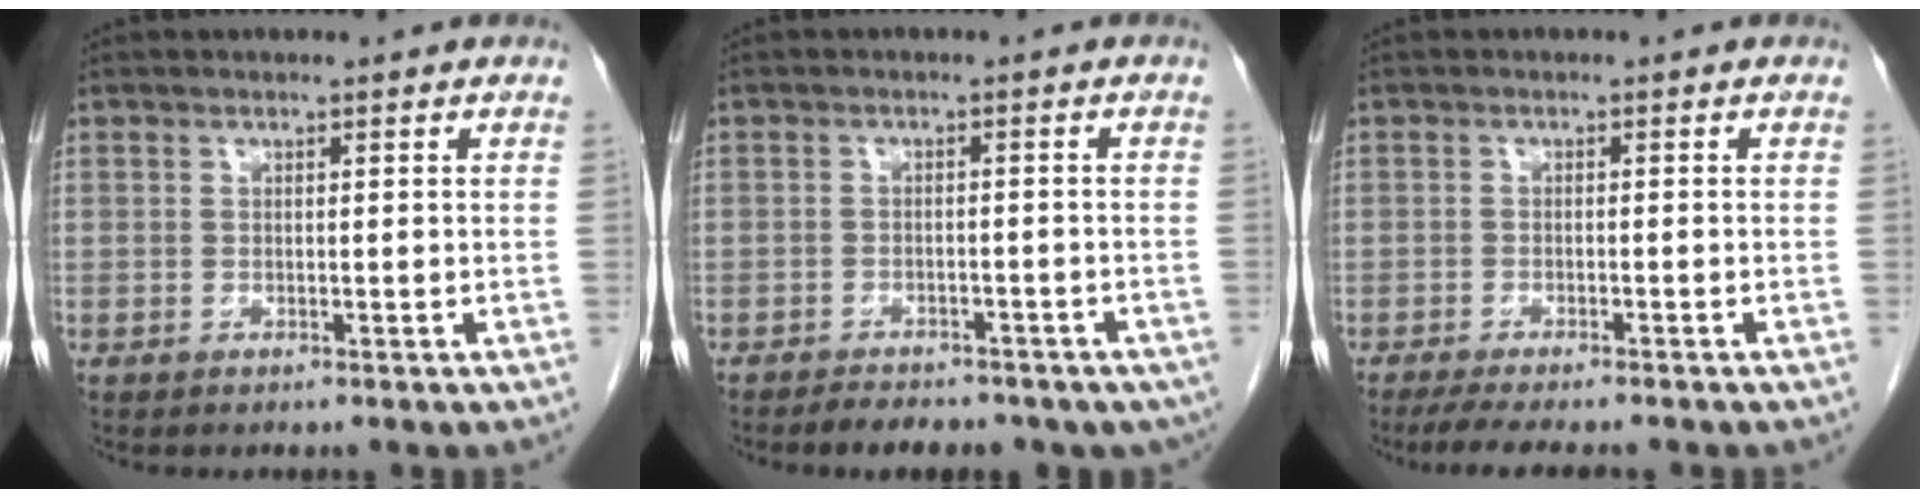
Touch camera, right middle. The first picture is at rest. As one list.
[{"total": 11.6, "force": [-8.8, 5.6, 5.2], "torque": [-0.079, 0.000, -0.097]}, {"total": 7.2, "force": [-6.1, 1.3, 3.7], "torque": [-0.051, -0.012, -0.091]}]